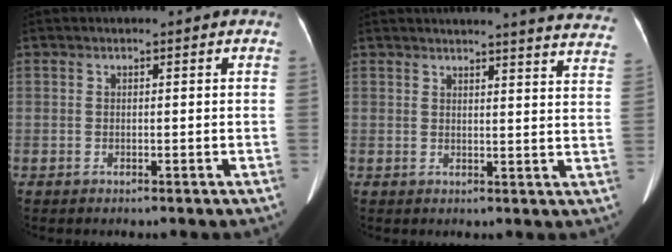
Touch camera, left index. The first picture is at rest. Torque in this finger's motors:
{"motor_torque": [0.24, -0.54, 0.06, 0.04]}